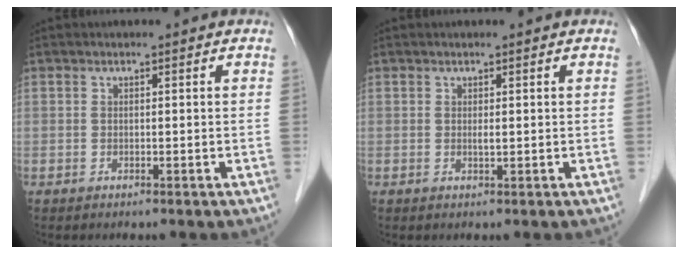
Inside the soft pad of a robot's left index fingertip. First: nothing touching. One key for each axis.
{"total": 0.6, "fx": 0.0, "fy": 0.1, "fz": 0.6, "tx": -0.014, "ty": -0.002, "tz": 0.000}